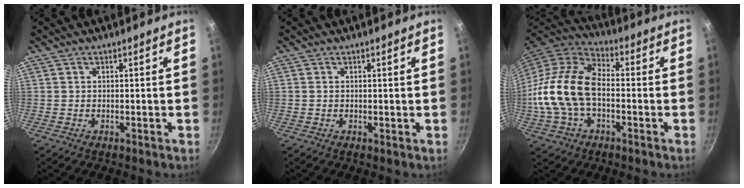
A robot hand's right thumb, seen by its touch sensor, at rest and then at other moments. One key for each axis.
{"total": 0.0}
{"total": 18.4, "fx": -2.0, "fy": 11.3, "fz": 14.4, "tx": -0.262, "ty": 0.036, "tz": -0.050}